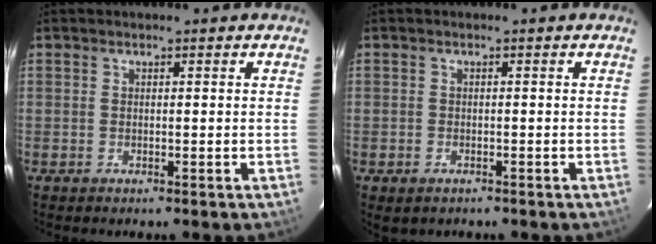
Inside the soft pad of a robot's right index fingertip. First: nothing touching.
{"total": 0.8, "force": [-0.7, 0.5, 0.2], "torque": [-0.004, 0.002, -0.011]}